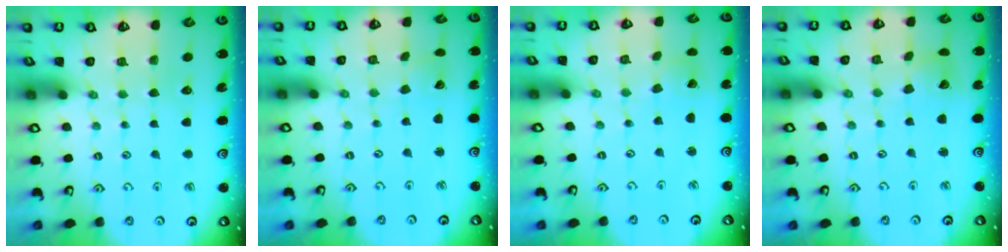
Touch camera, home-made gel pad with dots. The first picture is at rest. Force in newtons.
{"total": 2.4, "press": 2.4, "slide": 0.2}
{"total": 1.5, "press": 1.5, "slide": 0.1}
{"total": 5.6, "press": 5.5, "slide": 0.7}